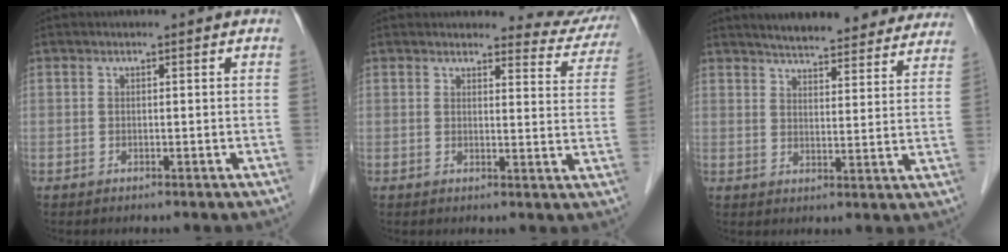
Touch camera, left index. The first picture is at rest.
{"total": 8.7, "force": [8.5, 1.8, 0.1], "torque": [0.028, -0.035, 0.070]}
{"total": 21.5, "force": [19.5, 4.5, 7.7], "torque": [-0.099, -0.008, 0.236]}